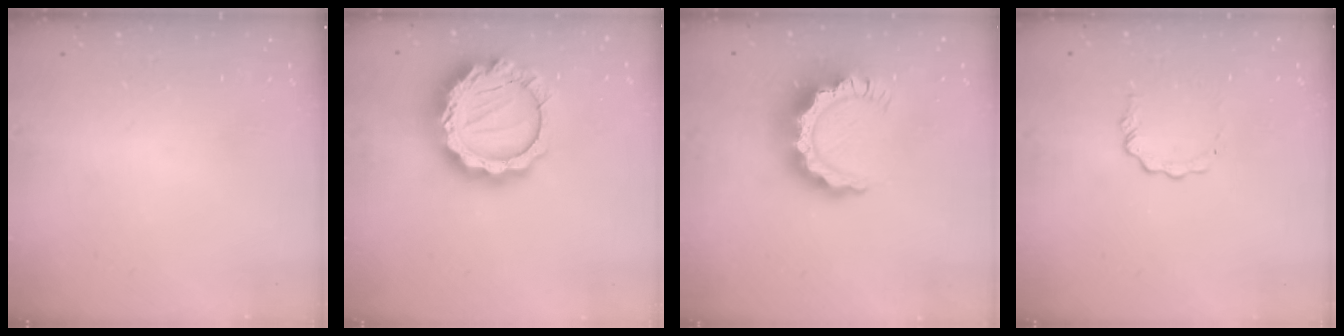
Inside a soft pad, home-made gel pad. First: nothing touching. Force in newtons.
{"total": 20.3, "press": 20.3, "slide": 1.6}
{"total": 12.4, "press": 12.3, "slide": 1.3}
{"total": 4.5, "press": 4.4, "slide": 0.4}